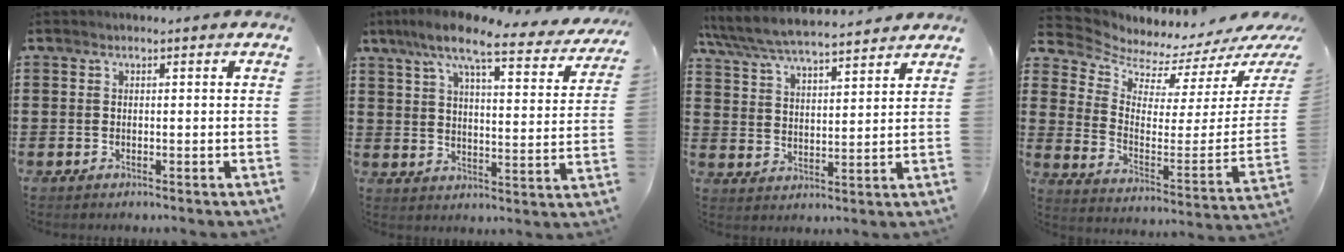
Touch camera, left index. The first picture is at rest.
{"total": 10.0, "force": [7.9, 1.3, 5.9], "torque": [-0.136, -0.037, 0.131]}
{"total": 6.5, "force": [6.2, 0.9, 1.9], "torque": [-0.064, -0.031, 0.108]}
{"total": 4.2, "force": [4.0, 0.9, 0.6], "torque": [-0.036, -0.059, 0.063]}